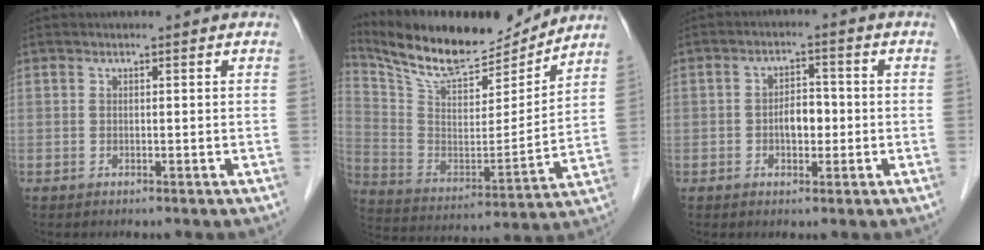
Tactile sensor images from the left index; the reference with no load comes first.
{"total": 17.2, "force": [15.8, 3.9, 5.7], "torque": [-0.117, -0.009, 0.273]}
{"total": 3.7, "force": [-0.7, 2.1, 3.0], "torque": [-0.052, 0.010, -0.011]}